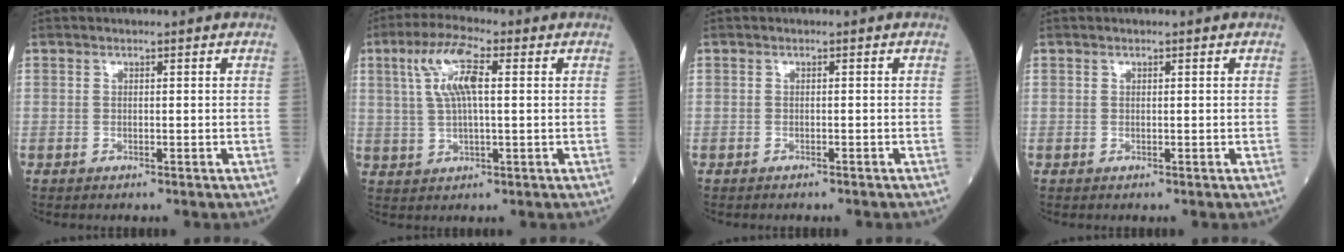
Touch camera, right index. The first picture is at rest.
{"total": 8.1, "force": [2.4, 1.6, 7.5], "torque": [-0.156, 0.015, 0.046]}
{"total": 0.9, "force": [-0.9, 0.1, 0.3], "torque": [-0.008, -0.001, -0.011]}
{"total": 0.0}